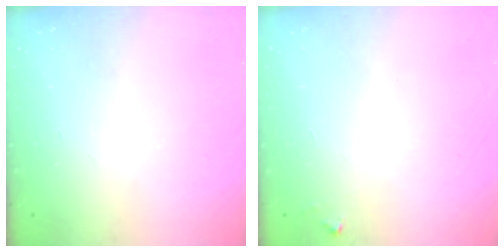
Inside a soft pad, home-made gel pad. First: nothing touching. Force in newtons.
{"total": 3.1, "press": 3.1, "slide": 0.1}